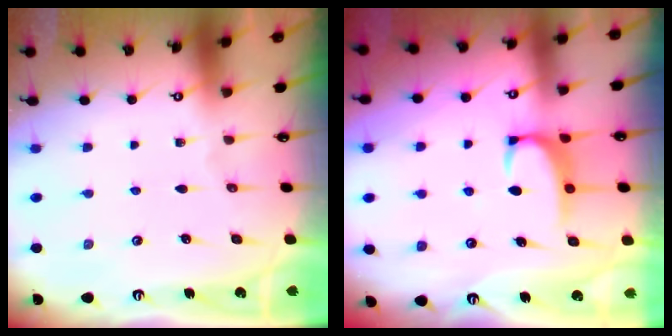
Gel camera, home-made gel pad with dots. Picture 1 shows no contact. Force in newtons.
{"total": 2.3, "press": 2.2, "slide": 0.6}